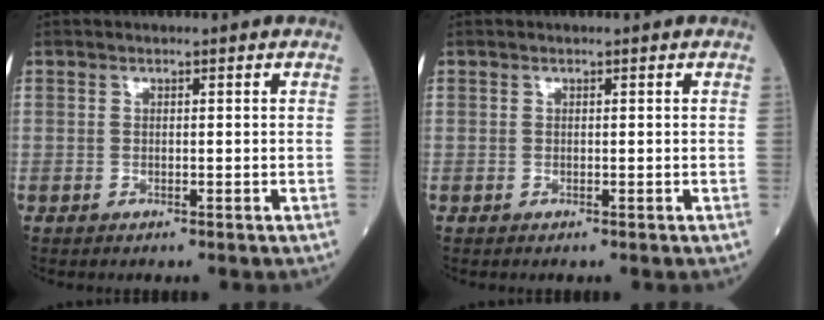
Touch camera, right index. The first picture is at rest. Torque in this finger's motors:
{"motor_torque": [0.00, 0.00, 0.00, 0.00]}